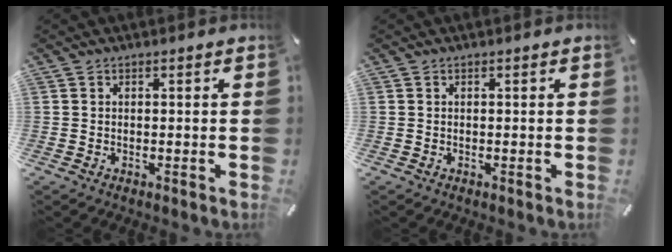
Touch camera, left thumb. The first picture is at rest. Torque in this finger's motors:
{"motor_torque": [0.00, 0.00, 0.00, 0.00, 0.00]}